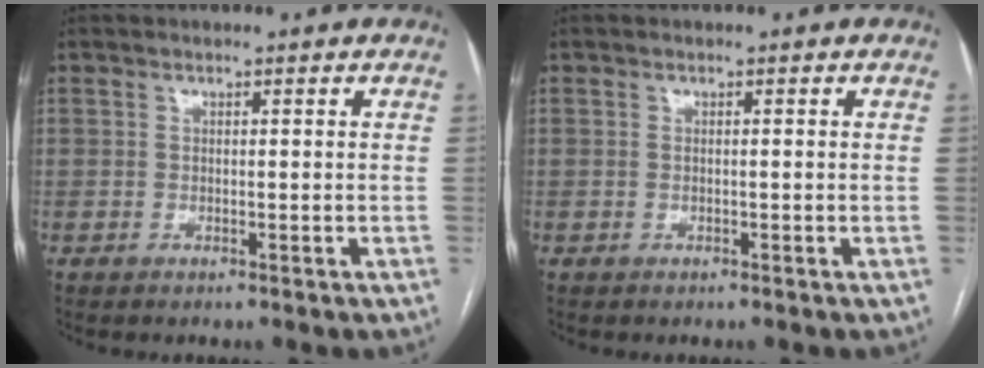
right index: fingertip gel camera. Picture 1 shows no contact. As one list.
[{"total": 0.0}]